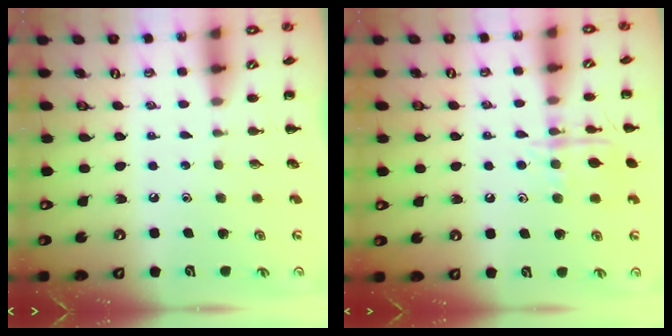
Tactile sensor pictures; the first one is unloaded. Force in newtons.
{"total": 10.8, "press": 10.7, "slide": 0.6}